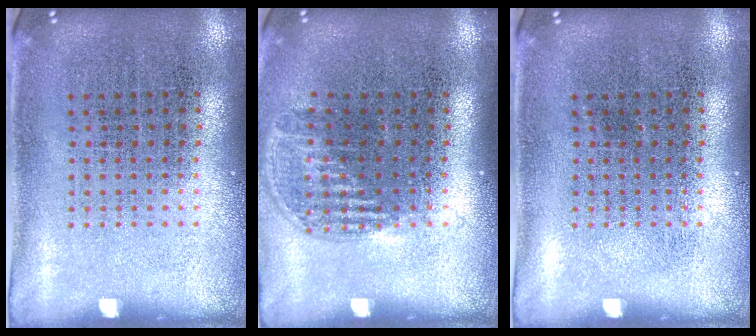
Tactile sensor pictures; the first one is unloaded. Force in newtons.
{"total": 1.0, "press": 0.8, "slide": 0.6}
{"total": 0.0}